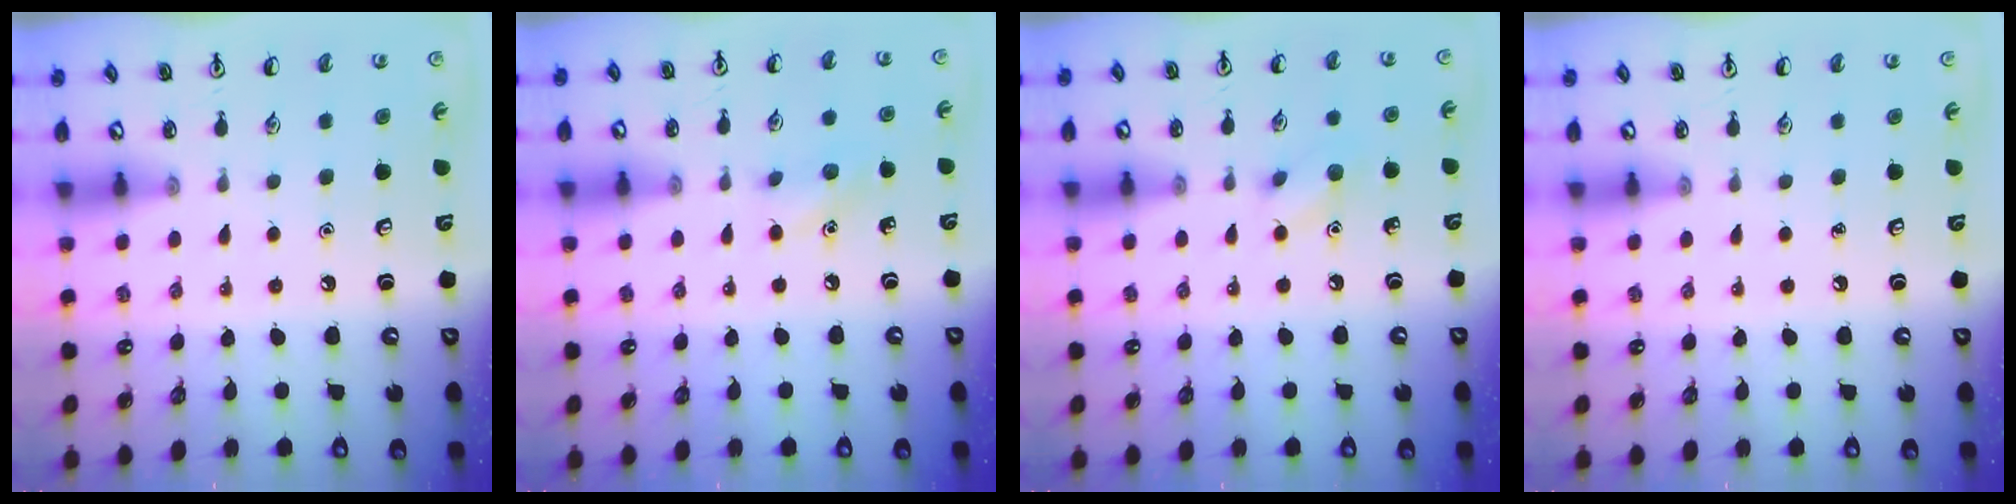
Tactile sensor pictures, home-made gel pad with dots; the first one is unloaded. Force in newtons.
{"total": 6.9, "press": 6.5, "slide": 2.2}
{"total": 6.3, "press": 6.2, "slide": 1.1}
{"total": 0.0}